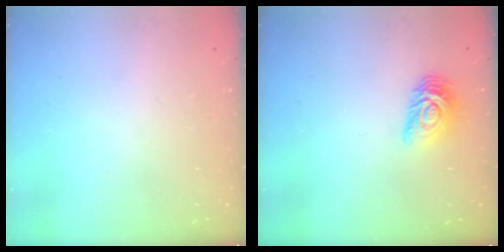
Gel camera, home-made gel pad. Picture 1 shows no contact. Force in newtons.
{"total": 8.5, "press": 8.5, "slide": 0.5}